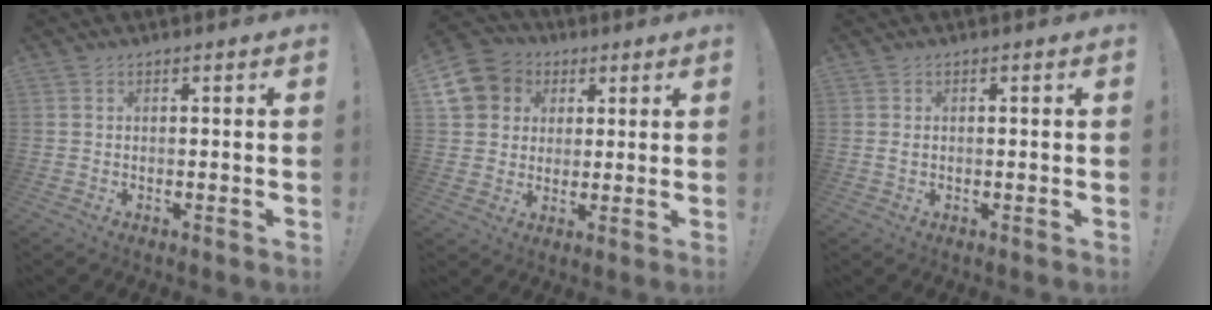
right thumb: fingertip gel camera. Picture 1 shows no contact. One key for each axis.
{"total": 11.3, "fx": 3.5, "fy": 10.0, "fz": 3.9, "tx": -0.059, "ty": -0.012, "tz": 0.072}
{"total": 0.6, "fx": 0.2, "fy": 0.4, "fz": 0.4, "tx": -0.004, "ty": 0.001, "tz": 0.002}